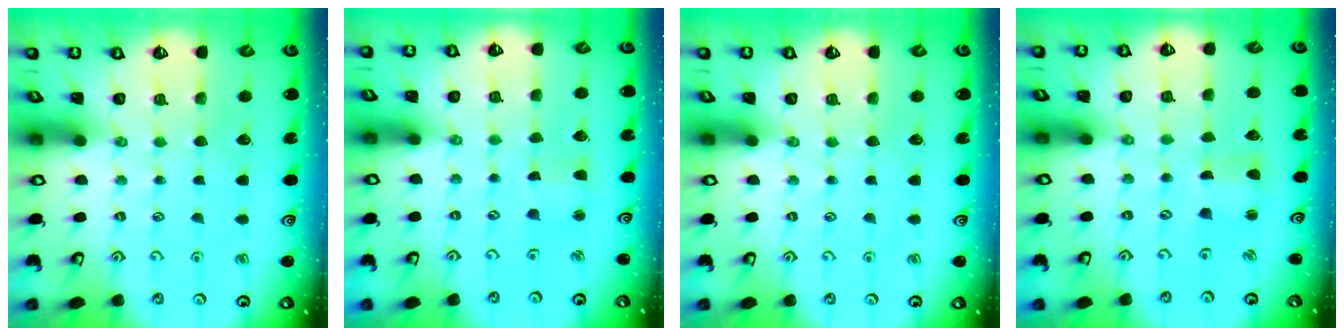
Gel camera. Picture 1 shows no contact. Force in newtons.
{"total": 1.9, "press": 1.9, "slide": 0.3}
{"total": 0.0}
{"total": 1.5, "press": 1.5, "slide": 0.1}